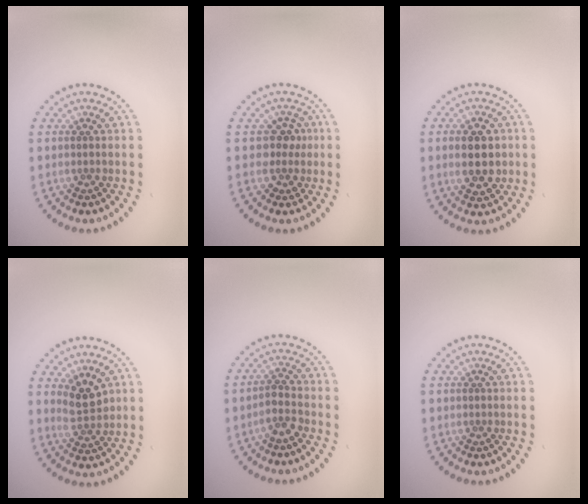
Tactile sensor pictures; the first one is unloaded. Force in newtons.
{"total": 2.2, "press": 1.7, "slide": 1.4}
{"total": 4.6, "press": 4.5, "slide": 0.2}
{"total": 2.5, "press": 2.3, "slide": 1.0}
{"total": 1.7, "press": 1.4, "slide": 1.0}
{"total": 0.0}